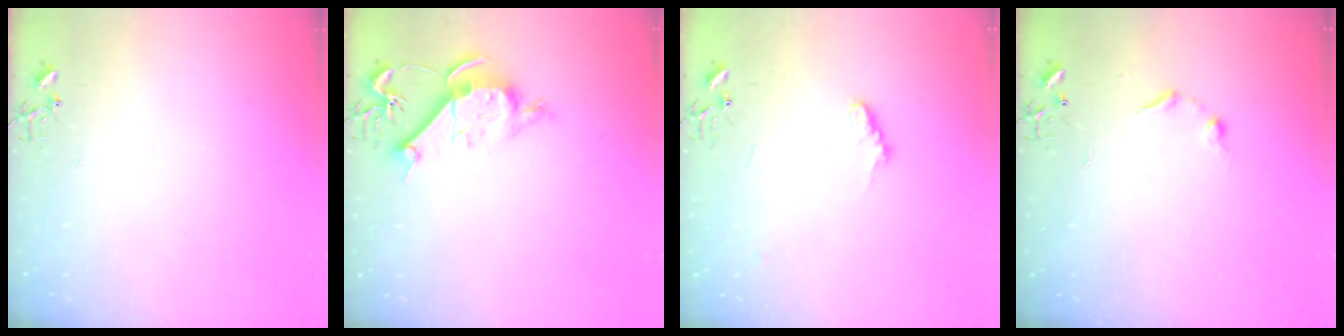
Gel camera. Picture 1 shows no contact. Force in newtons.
{"total": 10.4, "press": 10.4, "slide": 1.2}
{"total": 7.6, "press": 7.6, "slide": 0.5}
{"total": 7.1, "press": 7.1, "slide": 0.8}